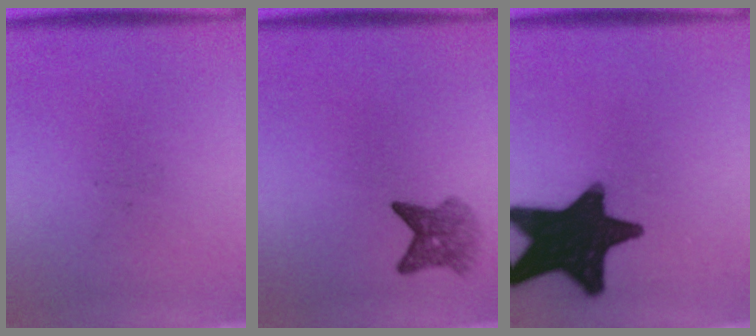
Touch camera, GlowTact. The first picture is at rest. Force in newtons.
{"total": 3.5}
{"total": 19.3}